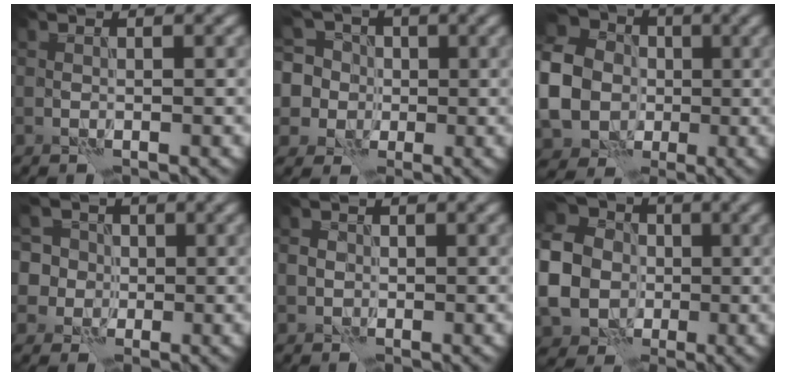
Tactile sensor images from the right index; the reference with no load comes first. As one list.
[{"total": 7.3, "force": [0.9, 6.8, 2.6], "torque": [-0.060, 0.033, -0.026]}, {"total": 16.9, "force": [-1.3, 15.4, 6.9], "torque": [-0.191, -0.008, -0.055]}, {"total": 8.5, "force": [2.7, 7.5, 3.0], "torque": [-0.068, 0.037, 0.023]}, {"total": 1.2, "force": [0.0, 1.2, 0.2], "torque": [-0.002, 0.000, -0.001]}, {"total": 12.3, "force": [-1.2, 11.0, 5.3], "torque": [-0.141, -0.014, -0.045]}]